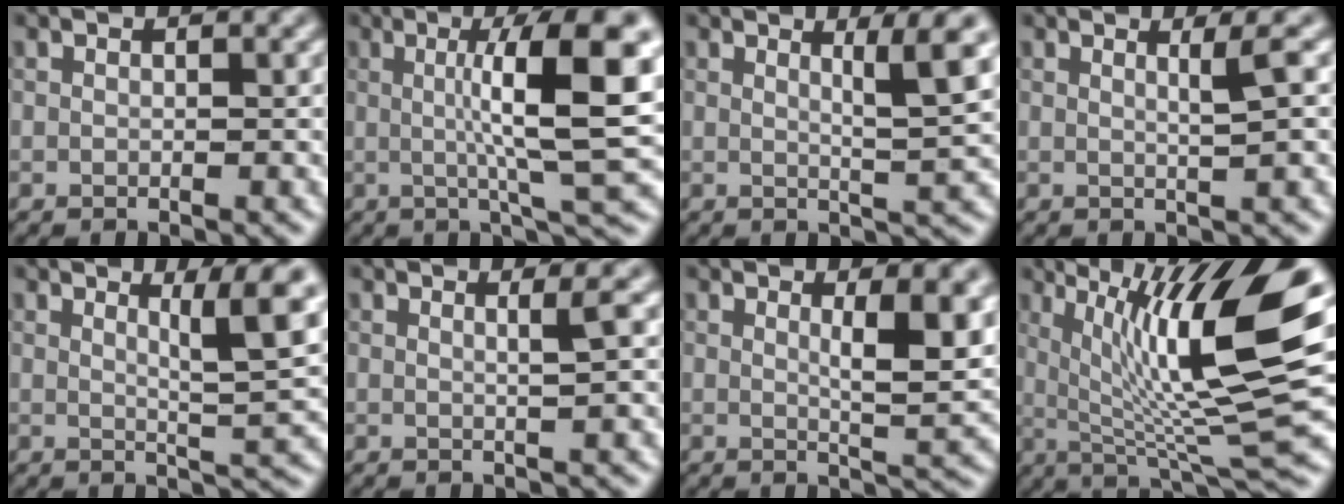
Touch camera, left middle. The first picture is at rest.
{"total": 9.9, "force": [1.2, 1.7, 9.7], "torque": [-0.127, 0.006, 0.019]}
{"total": 4.0, "force": [1.6, 0.5, 3.6], "torque": [-0.048, -0.004, 0.025]}
{"total": 2.0, "force": [0.7, 0.4, 1.9], "torque": [-0.024, 0.002, 0.006]}
{"total": 5.0, "force": [2.0, 0.7, 4.5], "torque": [-0.065, -0.006, 0.034]}
{"total": 1.7, "force": [0.5, 0.4, 1.6], "torque": [-0.017, 0.000, 0.002]}
{"total": 5.1, "force": [1.4, 1.1, 4.8], "torque": [-0.067, -0.006, 0.024]}
{"total": 13.2, "force": [3.2, 2.4, 12.6], "torque": [-0.198, 0.009, 0.060]}